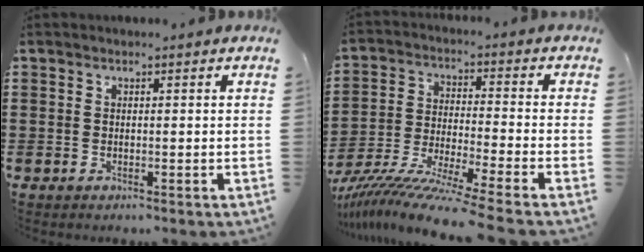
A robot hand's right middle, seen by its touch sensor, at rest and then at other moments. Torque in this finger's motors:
{"motor_torque": [1.40, -0.52, 0.91, 0.21]}